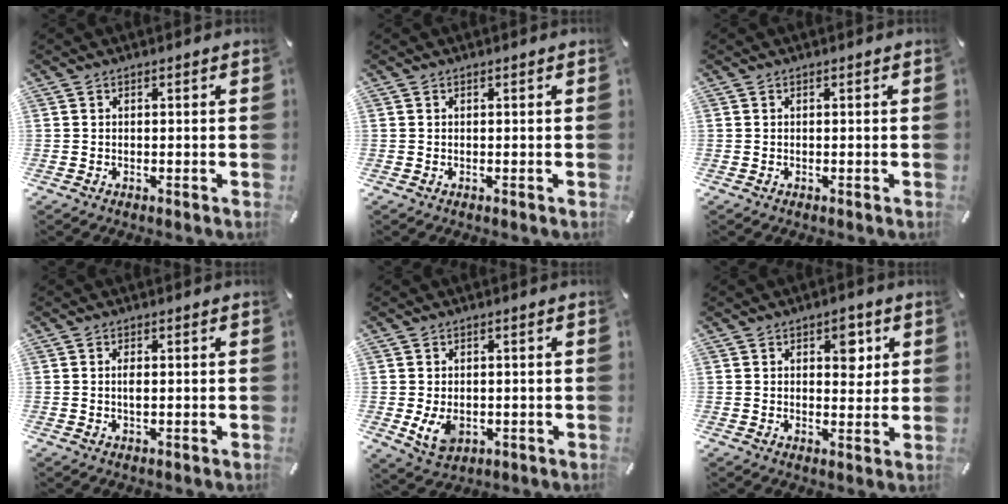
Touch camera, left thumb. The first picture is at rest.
{"total": 0.0}
{"total": 0.0}
{"total": 1.8, "force": [0.0, 0.7, 1.7], "torque": [-0.040, -0.002, -0.003]}
{"total": 5.1, "force": [-0.6, 3.8, 3.3], "torque": [-0.067, -0.001, -0.011]}
{"total": 6.0, "force": [2.3, 3.6, 4.3], "torque": [-0.034, -0.013, 0.027]}